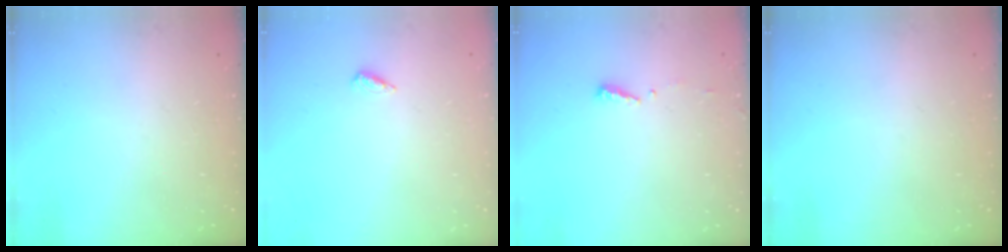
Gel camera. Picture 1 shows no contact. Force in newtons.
{"total": 2.6, "press": 2.2, "slide": 1.3}
{"total": 3.9, "press": 3.9, "slide": 0.4}
{"total": 0.0}